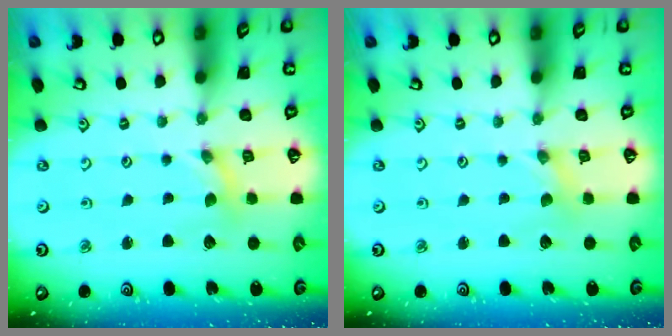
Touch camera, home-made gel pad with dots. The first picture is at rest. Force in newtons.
{"total": 0.0}